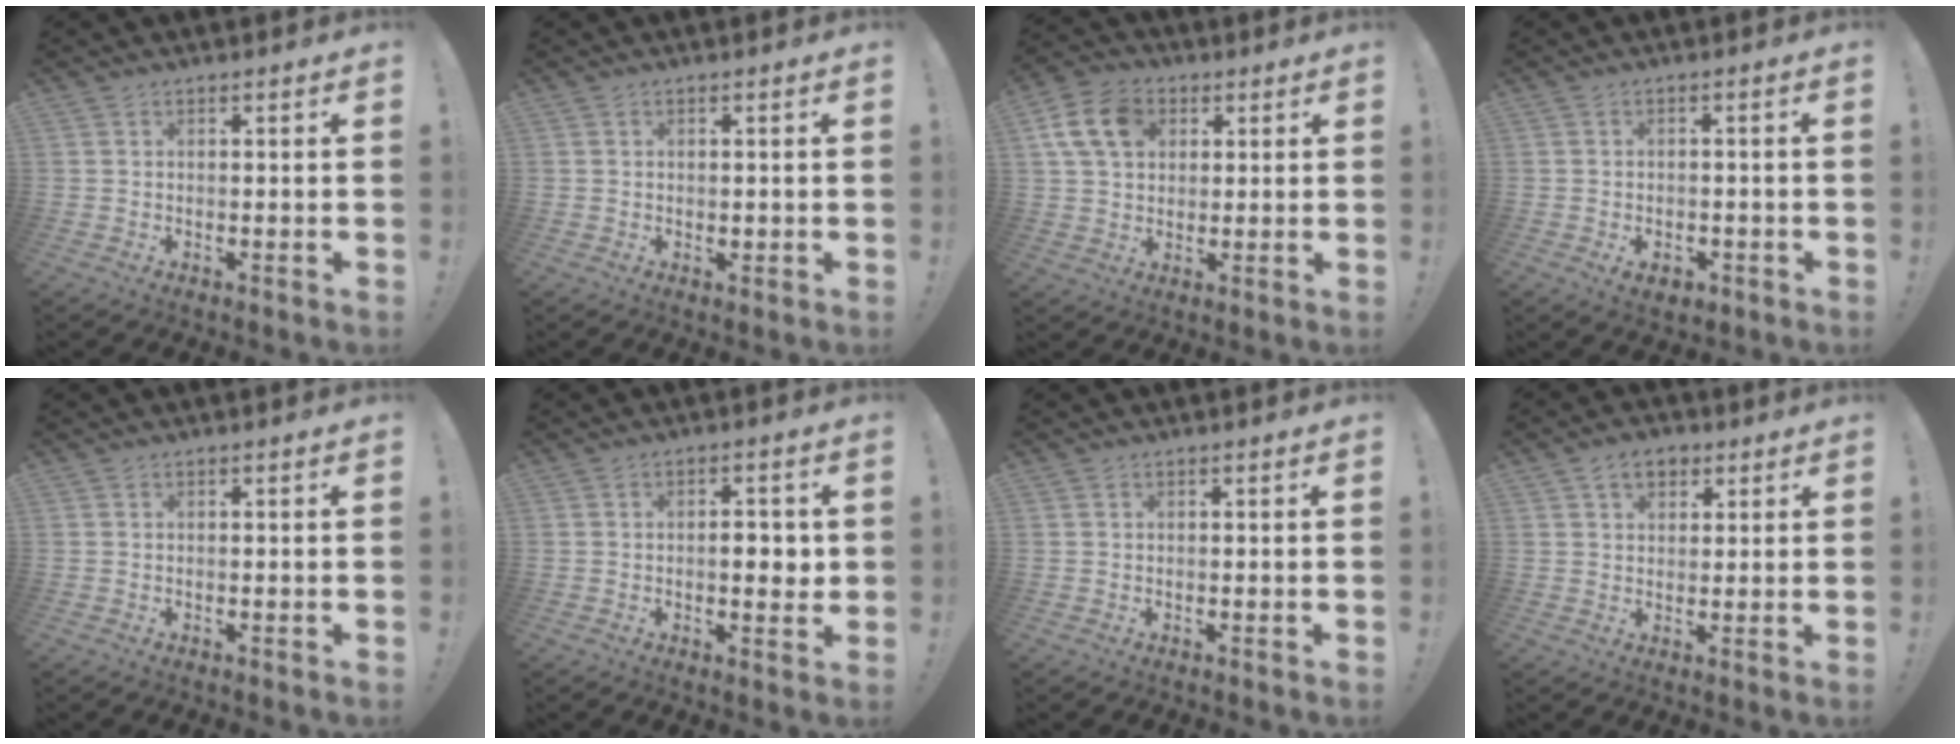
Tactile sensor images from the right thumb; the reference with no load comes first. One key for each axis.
{"total": 0.5, "fx": 0.1, "fy": 0.5, "fz": 0.2, "tx": 0.006, "ty": -0.003, "tz": 0.002}
{"total": 12.7, "fx": 4.3, "fy": 9.4, "fz": 7.3, "tx": -0.127, "ty": -0.002, "tz": 0.089}
{"total": 4.0, "fx": -2.1, "fy": 2.6, "fz": 2.2, "tx": -0.025, "ty": 0.007, "tz": -0.036}
{"total": 0.0}
{"total": 4.6, "fx": -0.2, "fy": 2.1, "fz": 4.1, "tx": -0.050, "ty": 0.000, "tz": -0.009}
{"total": 0.0}
{"total": 6.3, "fx": 3.2, "fy": 4.4, "fz": 3.2, "tx": -0.044, "ty": -0.004, "tz": 0.058}